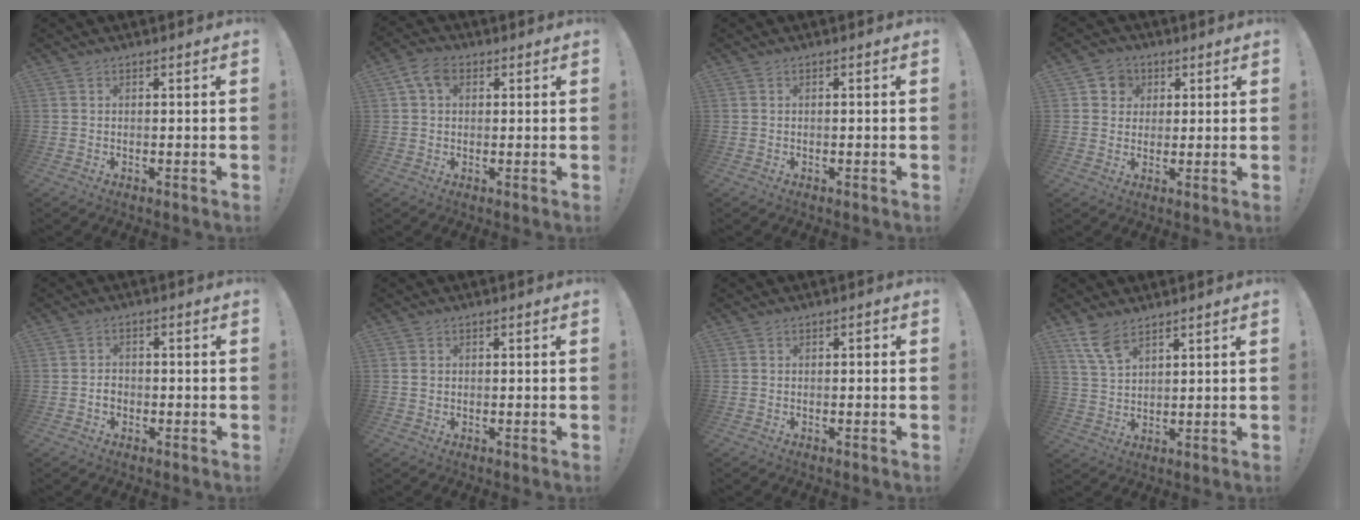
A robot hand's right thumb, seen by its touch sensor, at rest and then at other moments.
{"total": 6.2, "force": [2.2, 4.2, 4.0], "torque": [-0.065, 0.003, 0.044]}
{"total": 0.0}
{"total": 5.5, "force": [1.3, 5.2, 1.2], "torque": [-0.017, -0.005, 0.025]}
{"total": 2.7, "force": [-1.0, 2.1, 1.3], "torque": [-0.013, 0.005, -0.019]}
{"total": 1.3, "force": [0.4, 1.2, 0.3], "torque": [-0.005, 0.006, 0.006]}
{"total": 0.9, "force": [-0.6, 0.3, 0.5], "torque": [-0.013, 0.005, -0.012]}
{"total": 7.2, "force": [5.2, 2.8, 4.1], "torque": [-0.075, -0.027, 0.099]}